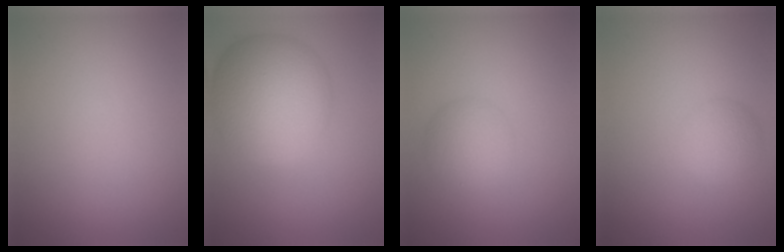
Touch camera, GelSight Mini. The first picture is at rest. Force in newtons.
{"total": 10.4, "press": 10.4, "slide": 0.3}
{"total": 2.8, "press": 2.8, "slide": 0.1}
{"total": 2.2, "press": 2.2, "slide": 0.1}